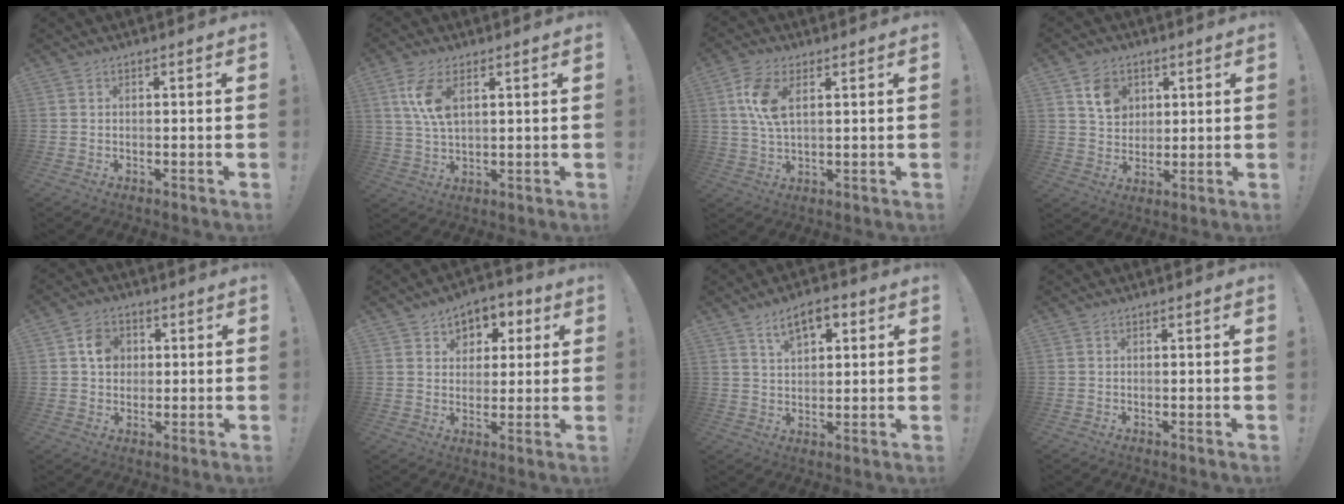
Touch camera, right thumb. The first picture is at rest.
{"total": 8.5, "force": [3.2, 3.8, 6.8], "torque": [-0.134, -0.008, 0.055]}
{"total": 8.8, "force": [3.0, 4.1, 7.2], "torque": [-0.153, -0.002, 0.053]}
{"total": 8.6, "force": [4.1, 7.0, 2.9], "torque": [-0.034, -0.016, 0.079]}
{"total": 6.9, "force": [1.7, 6.0, 2.9], "torque": [-0.031, 0.001, 0.031]}
{"total": 6.3, "force": [1.8, 5.8, 1.6], "torque": [-0.009, -0.012, 0.034]}
{"total": 8.1, "force": [4.3, 4.2, 5.5], "torque": [-0.081, -0.005, 0.077]}
{"total": 0.0}